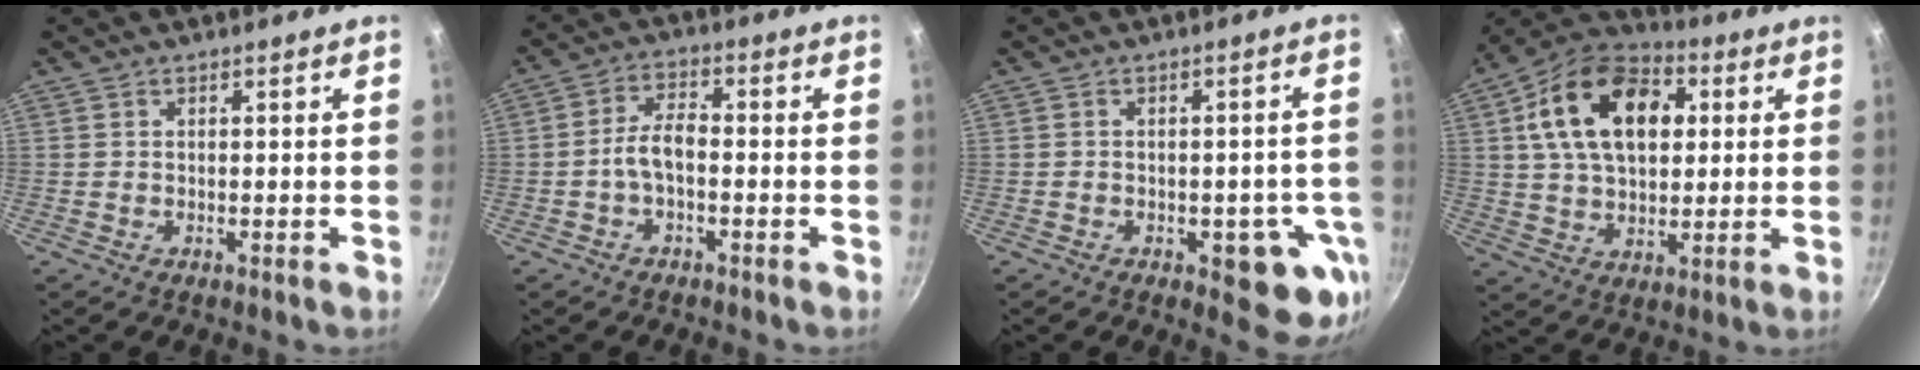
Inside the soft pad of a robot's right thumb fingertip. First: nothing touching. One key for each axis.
{"total": 5.2, "fx": -1.6, "fy": 2.6, "fz": 4.3, "tx": -0.080, "ty": 0.029, "tz": -0.036}
{"total": 10.0, "fx": -3.3, "fy": 4.7, "fz": 8.2, "tx": -0.051, "ty": 0.005, "tz": -0.039}
{"total": 19.3, "fx": 4.8, "fy": 12.5, "fz": 13.9, "tx": -0.209, "ty": 0.012, "tz": 0.068}